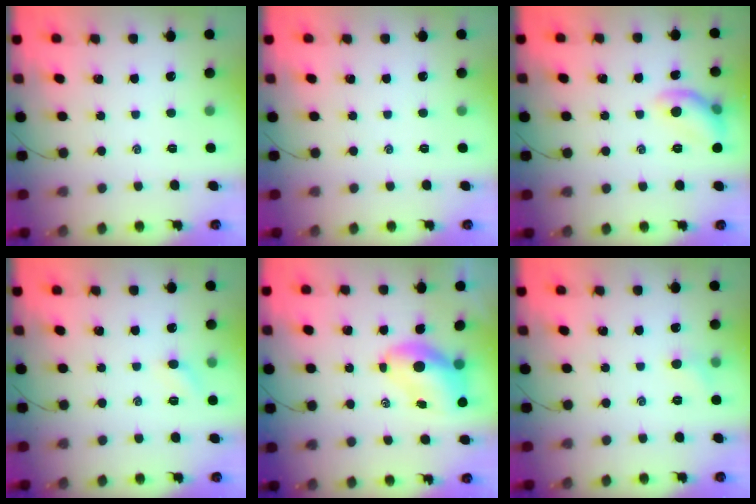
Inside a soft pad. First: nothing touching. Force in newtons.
{"total": 0.0}
{"total": 8.9, "press": 8.8, "slide": 1.3}
{"total": 4.4, "press": 4.2, "slide": 1.4}
{"total": 7.0, "press": 6.9, "slide": 1.4}
{"total": 4.5, "press": 4.2, "slide": 1.4}